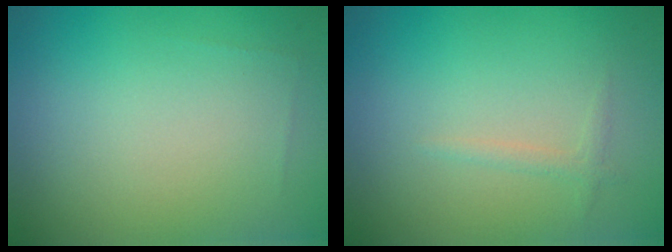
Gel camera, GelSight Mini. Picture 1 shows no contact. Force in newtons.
{"total": 0.9, "press": 0.9, "slide": 0.1}